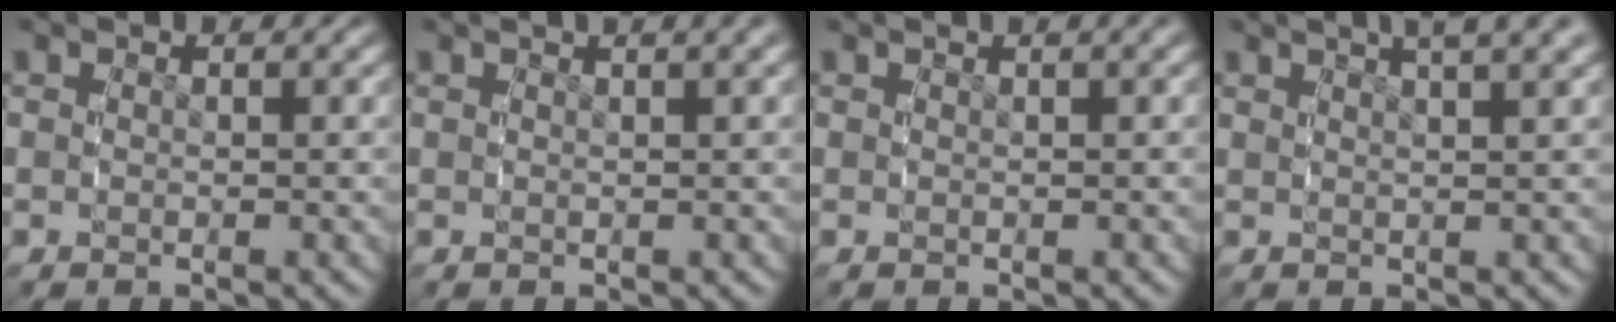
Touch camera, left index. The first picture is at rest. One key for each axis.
{"total": 1.4, "fx": 0.6, "fy": 0.1, "fz": 1.3, "tx": -0.014, "ty": 0.012, "tz": 0.003}
{"total": 0.6, "fx": 0.1, "fy": 0.0, "fz": 0.6, "tx": -0.005, "ty": 0.009, "tz": -0.005}
{"total": 5.0, "fx": 2.9, "fy": 1.4, "fz": 3.8, "tx": -0.048, "ty": 0.024, "tz": 0.032}